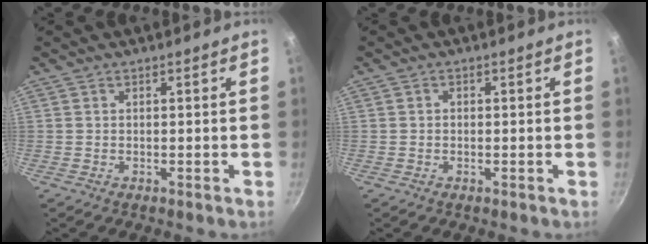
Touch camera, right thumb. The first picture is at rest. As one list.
[{"total": 0.7, "force": [-0.1, 0.6, 0.3], "torque": [-0.004, 0.004, -0.002]}]